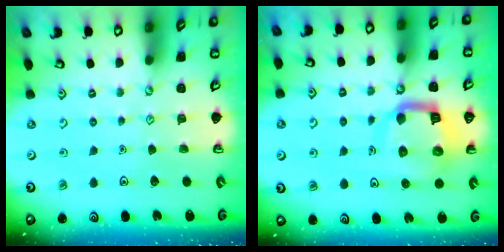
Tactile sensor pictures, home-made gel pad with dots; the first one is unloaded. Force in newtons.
{"total": 12.4, "press": 12.3, "slide": 1.4}